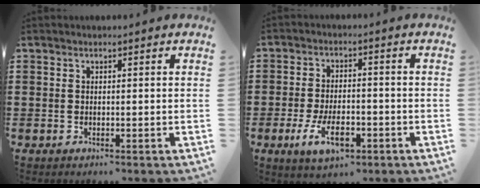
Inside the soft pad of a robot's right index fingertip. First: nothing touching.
{"total": 6.8, "force": [-3.0, 3.2, 5.2], "torque": [-0.112, -0.005, -0.056]}